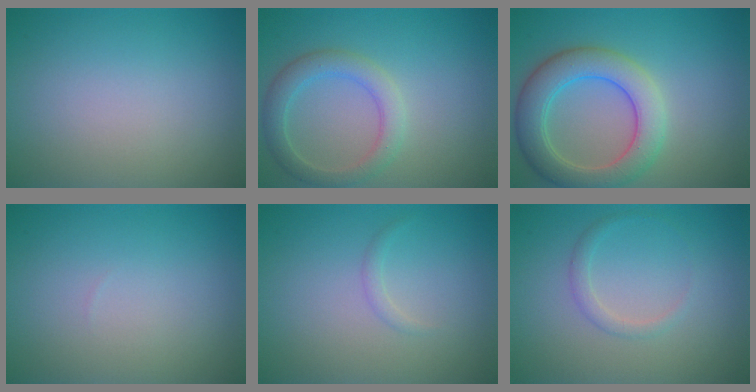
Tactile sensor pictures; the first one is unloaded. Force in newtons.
{"total": 3.2, "press": 3.2, "slide": 0.2}
{"total": 6.0, "press": 6.0, "slide": 0.1}
{"total": 0.0}
{"total": 0.7, "press": 0.7, "slide": 0.0}
{"total": 1.2, "press": 1.2, "slide": 0.1}